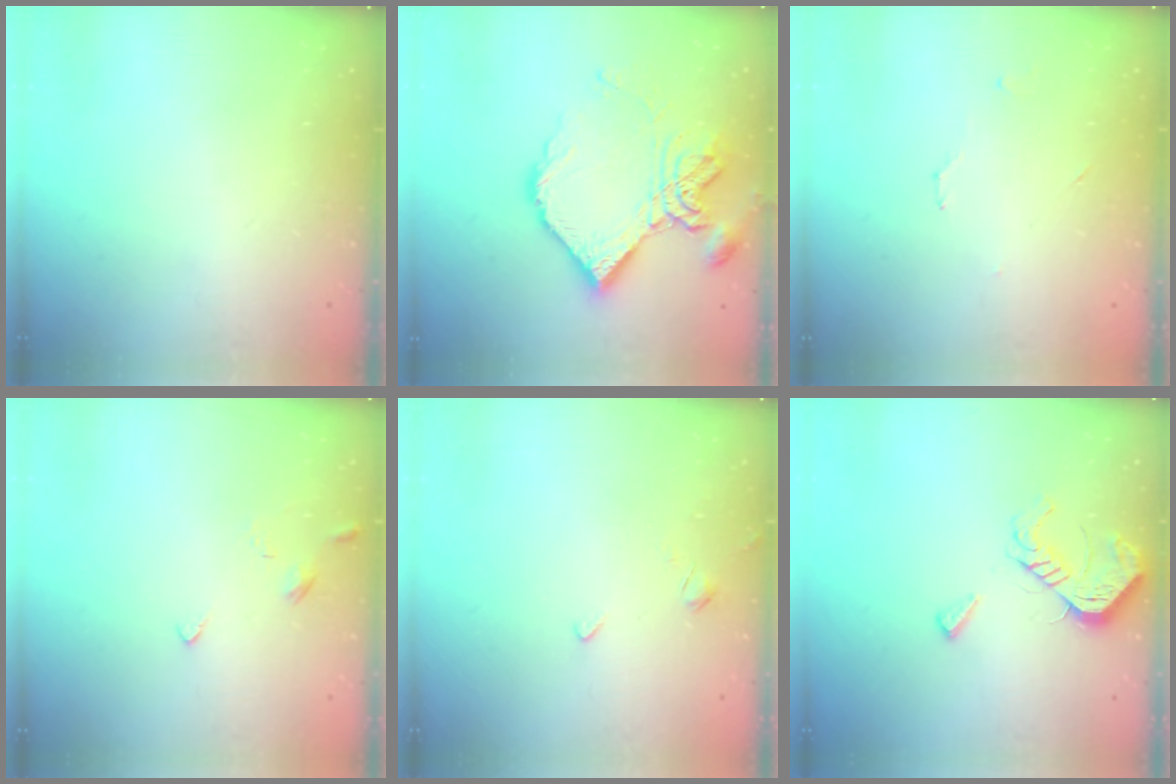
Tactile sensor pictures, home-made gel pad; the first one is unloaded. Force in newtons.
{"total": 18.4, "press": 18.3, "slide": 1.8}
{"total": 3.5, "press": 3.4, "slide": 0.5}
{"total": 3.1, "press": 3.0, "slide": 0.6}
{"total": 1.7, "press": 1.6, "slide": 0.5}
{"total": 10.7, "press": 10.7, "slide": 0.8}